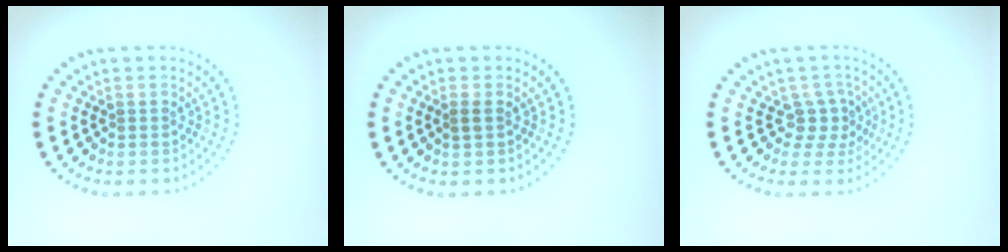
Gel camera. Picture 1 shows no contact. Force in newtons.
{"total": 0.8, "press": 0.8, "slide": 0.2}
{"total": 2.2, "press": 1.6, "slide": 1.5}